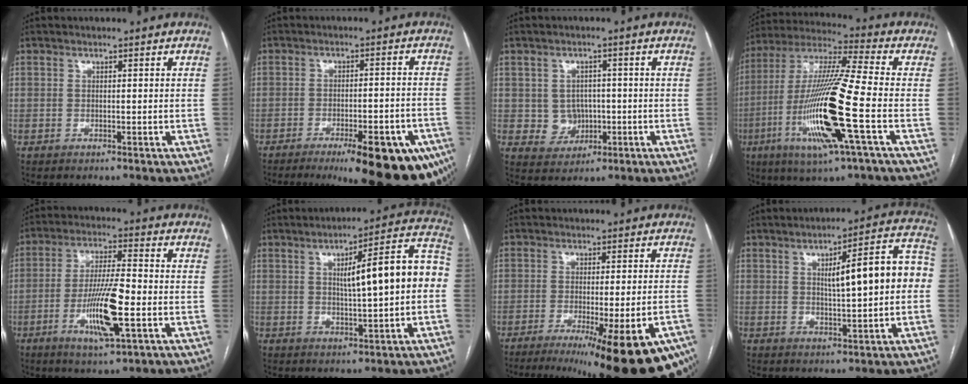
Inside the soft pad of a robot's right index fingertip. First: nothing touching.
{"total": 19.0, "force": [-12.5, 4.6, 13.6], "torque": [-0.110, 0.002, -0.158]}
{"total": 4.5, "force": [-0.2, 4.3, 1.5], "torque": [-0.017, 0.010, 0.006]}
{"total": 19.6, "force": [-5.5, 0.4, 18.8], "torque": [-0.395, -0.021, -0.110]}
{"total": 11.4, "force": [-3.3, 1.2, 10.8], "torque": [-0.206, -0.010, -0.060]}
{"total": 14.0, "force": [0.9, 1.7, 13.9], "torque": [-0.189, 0.040, 0.013]}
{"total": 22.0, "force": [-14.6, 2.9, 16.2], "torque": [-0.145, -0.033, -0.188]}
{"total": 12.7, "force": [1.0, 2.2, 12.4], "torque": [-0.165, 0.040, 0.016]}